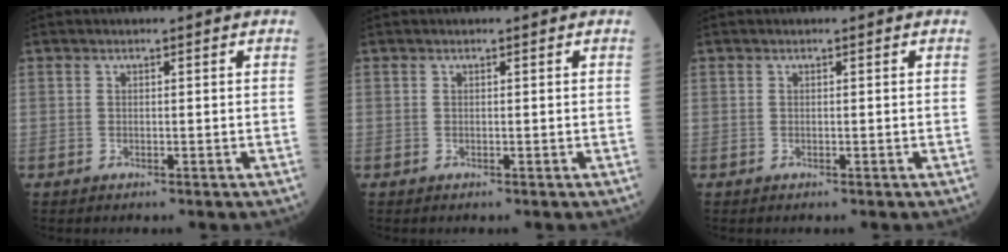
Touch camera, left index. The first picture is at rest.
{"total": 0.0}
{"total": 0.0}